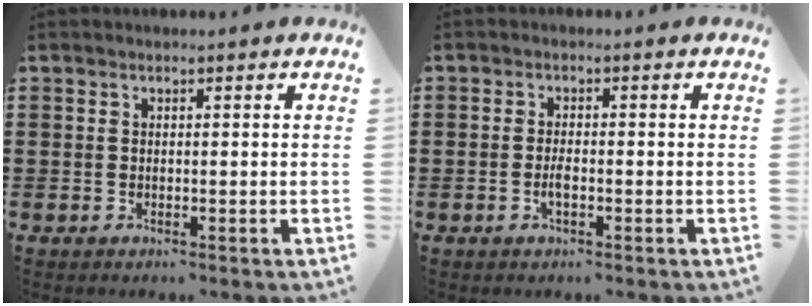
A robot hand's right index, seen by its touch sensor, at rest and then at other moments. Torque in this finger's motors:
{"motor_torque": [1.86, 0.27, 0.19, 0.01]}